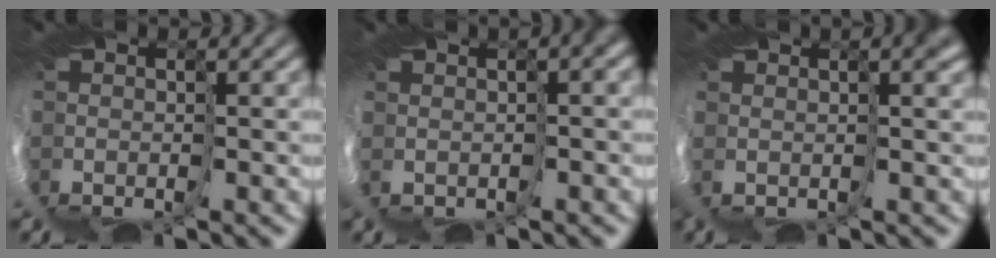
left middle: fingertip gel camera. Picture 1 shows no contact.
{"total": 4.6, "force": [0.6, 1.6, 4.3], "torque": [-0.066, 0.016, 0.037]}
{"total": 5.2, "force": [2.1, 0.5, 4.7], "torque": [-0.061, 0.009, 0.069]}